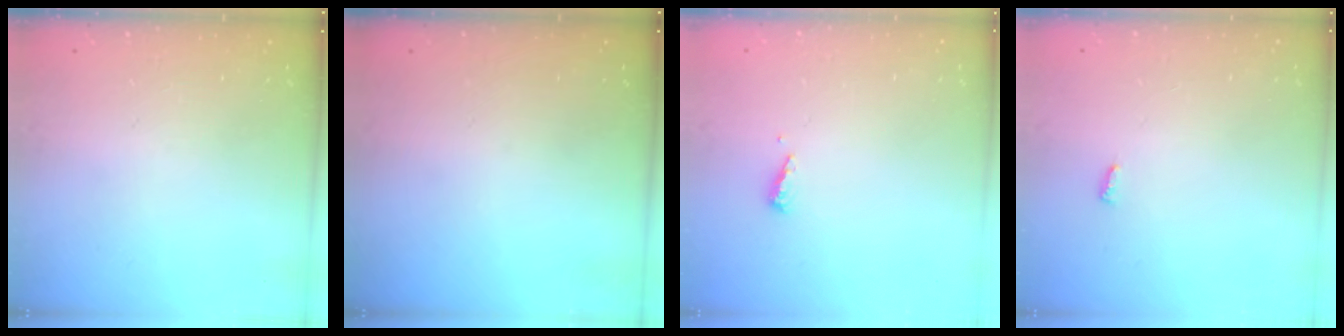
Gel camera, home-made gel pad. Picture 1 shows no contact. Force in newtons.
{"total": 0.0}
{"total": 3.6, "press": 3.6, "slide": 0.4}
{"total": 2.8, "press": 2.8, "slide": 0.4}